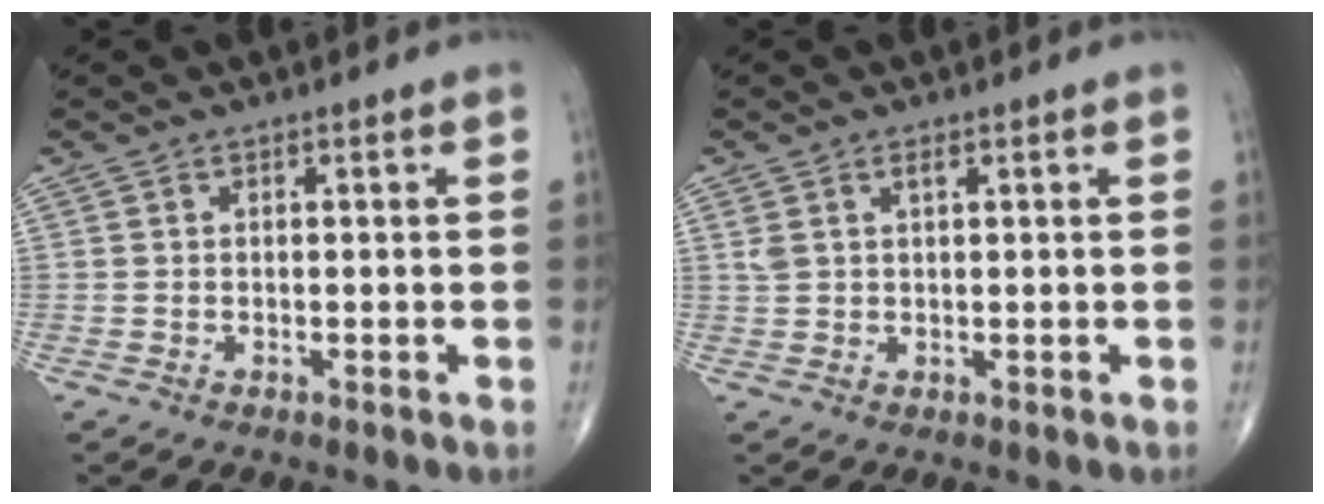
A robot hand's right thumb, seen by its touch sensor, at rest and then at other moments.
{"total": 2.5, "force": [1.2, 1.1, 1.8], "torque": [-0.043, 0.005, 0.032]}